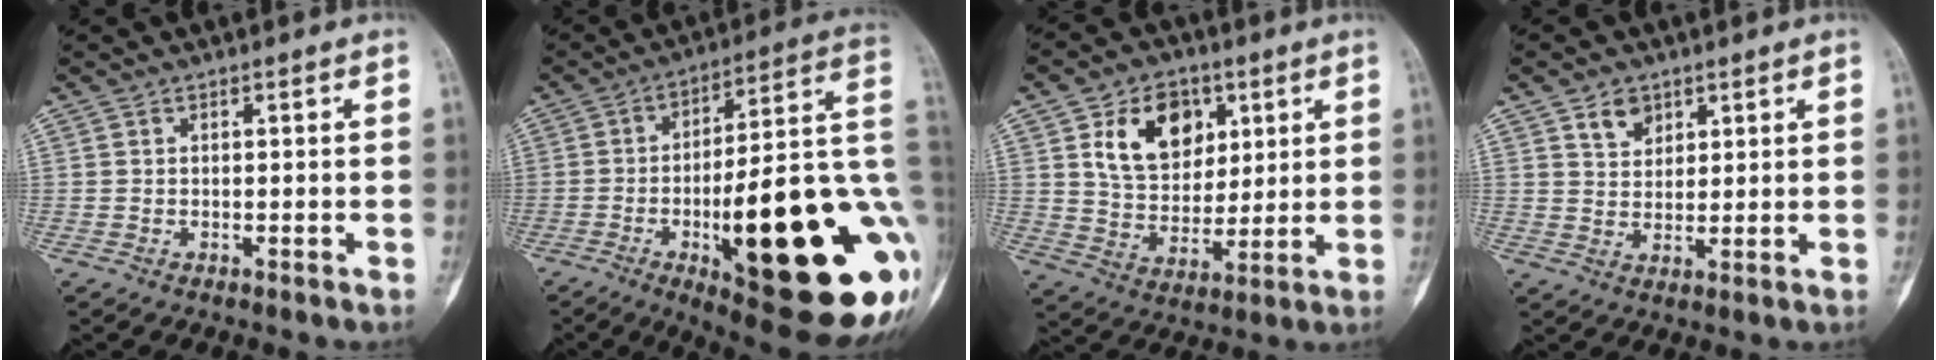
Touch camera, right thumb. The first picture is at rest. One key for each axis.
{"total": 34.9, "fx": -7.5, "fy": 9.9, "fz": 32.6, "tx": -0.386, "ty": 0.009, "tz": -0.098}
{"total": 13.8, "fx": 5.2, "fy": 9.8, "fz": 8.2, "tx": -0.093, "ty": -0.019, "tz": 0.096}
{"total": 4.6, "fx": 2.7, "fy": 3.2, "fz": 1.8, "tx": -0.012, "ty": -0.019, "tz": 0.051}